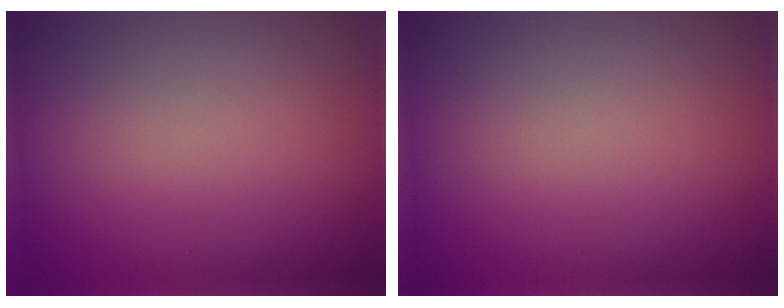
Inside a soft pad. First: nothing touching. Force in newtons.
{"total": 0.0}